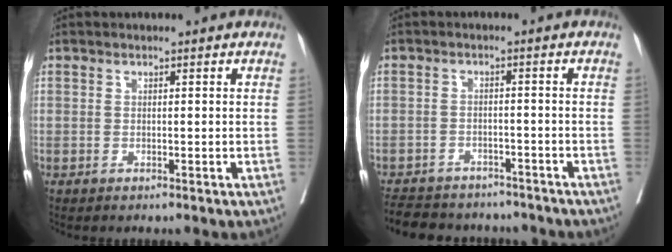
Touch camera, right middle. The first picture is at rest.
{"total": 13.6, "force": [-12.0, 5.0, 4.1], "torque": [-0.089, 0.005, -0.154]}